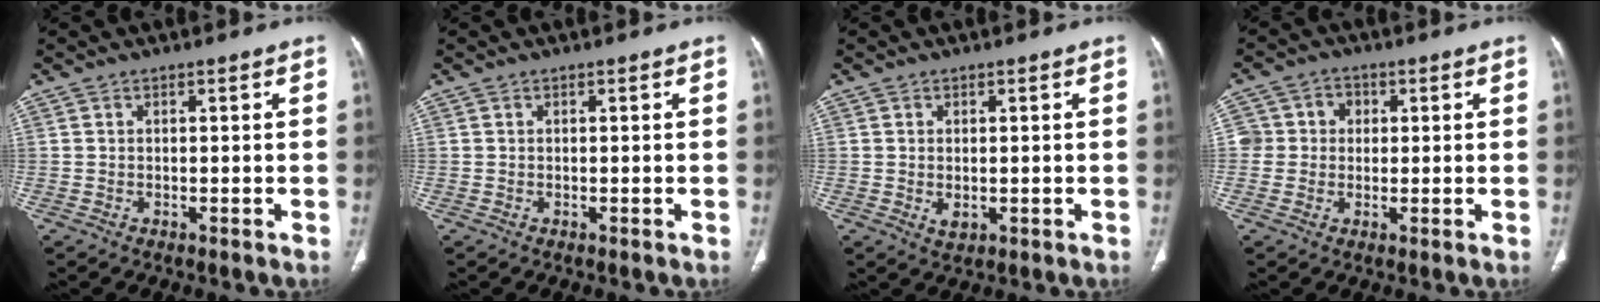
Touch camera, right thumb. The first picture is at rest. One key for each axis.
{"total": 0.0}
{"total": 2.2, "fx": -0.2, "fy": 1.4, "fz": 1.8, "tx": -0.030, "ty": -0.005, "tz": 0.002}
{"total": 5.6, "fx": 0.6, "fy": 5.4, "fz": 1.3, "tx": 0.009, "ty": 0.015, "tz": 0.006}